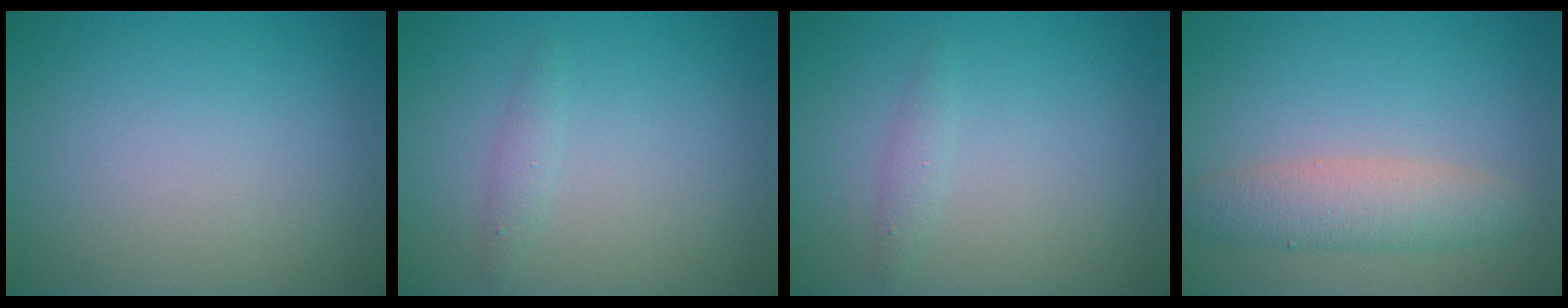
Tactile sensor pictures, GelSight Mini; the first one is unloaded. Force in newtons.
{"total": 1.0, "press": 1.0, "slide": 0.1}
{"total": 1.0, "press": 1.0, "slide": 0.1}
{"total": 3.7, "press": 3.7, "slide": 0.1}